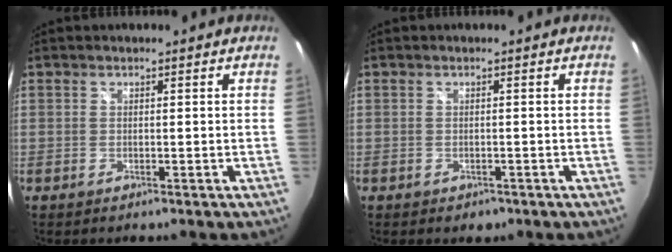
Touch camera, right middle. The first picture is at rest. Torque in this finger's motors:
{"motor_torque": [0.05, -0.14, -0.01, -0.01]}